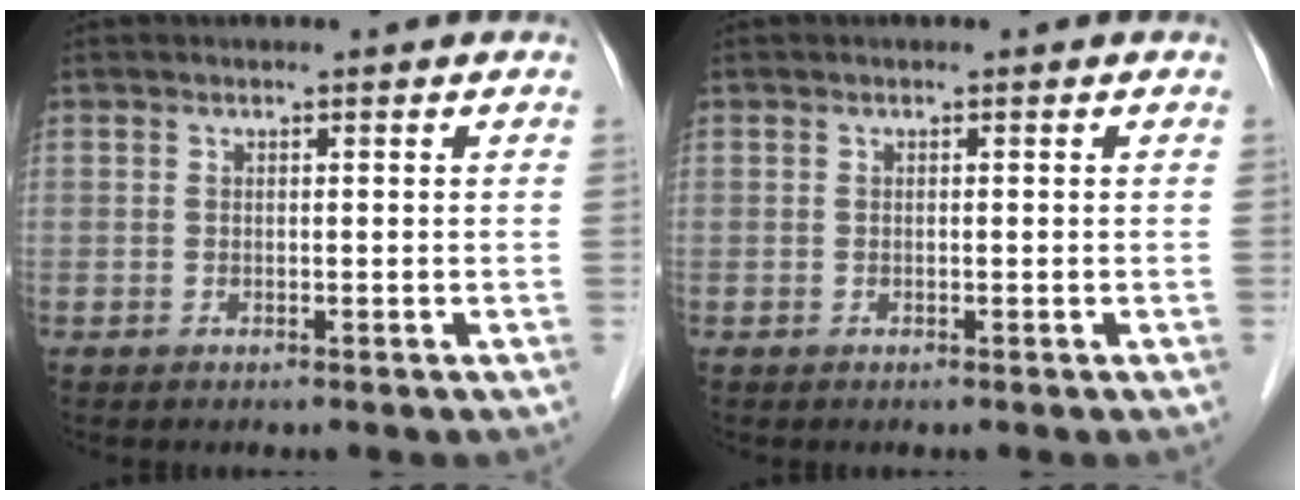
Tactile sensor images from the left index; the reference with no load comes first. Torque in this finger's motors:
{"motor_torque": [0.19, 0.15, -0.05, 0.01]}